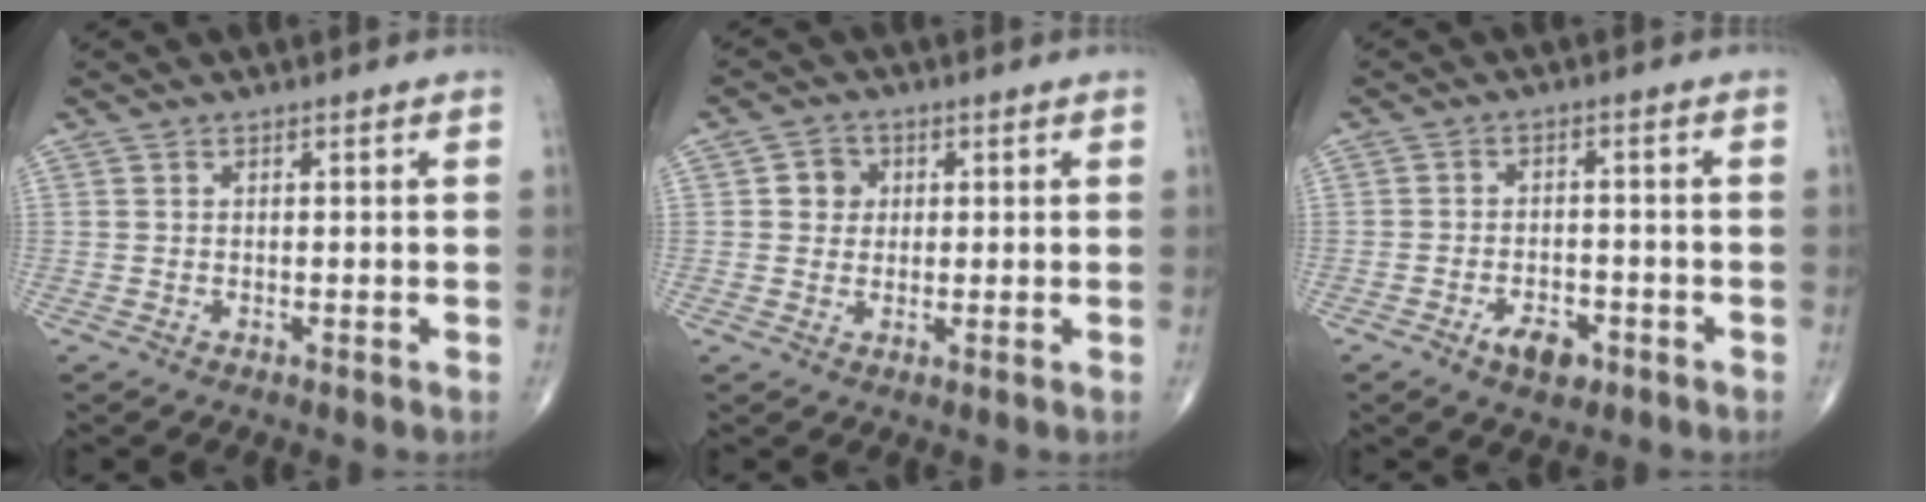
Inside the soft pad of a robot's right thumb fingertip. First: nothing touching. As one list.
[{"total": 3.8, "force": [0.7, 3.5, 1.4], "torque": [0.001, 0.003, 0.006]}, {"total": 5.3, "force": [-2.9, 2.9, 3.3], "torque": [-0.043, 0.014, -0.047]}]